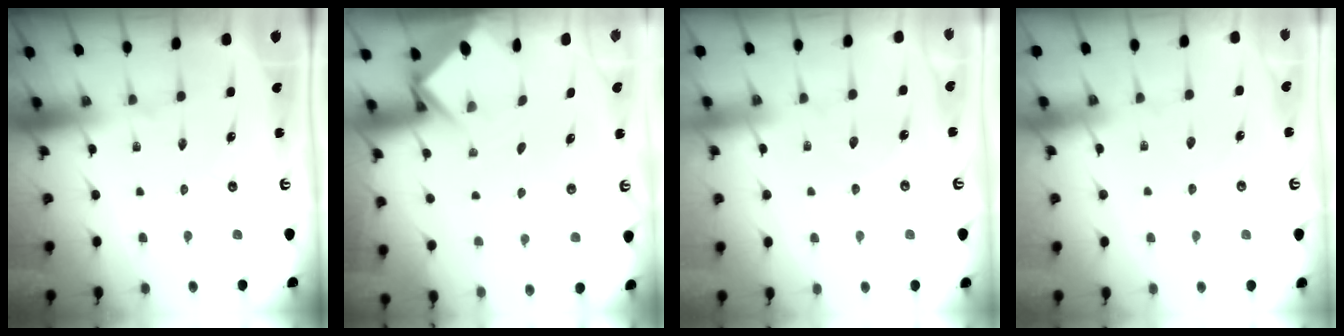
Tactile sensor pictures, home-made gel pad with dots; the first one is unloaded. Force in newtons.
{"total": 3.8, "press": 3.8, "slide": 0.2}
{"total": 2.9, "press": 2.9, "slide": 0.4}
{"total": 3.3, "press": 3.3, "slide": 0.6}